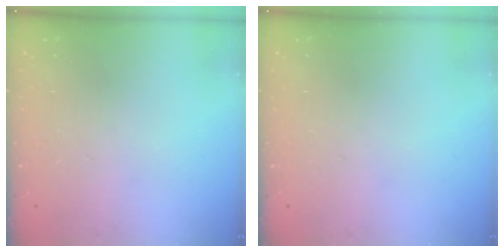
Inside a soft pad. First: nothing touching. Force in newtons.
{"total": 0.0}